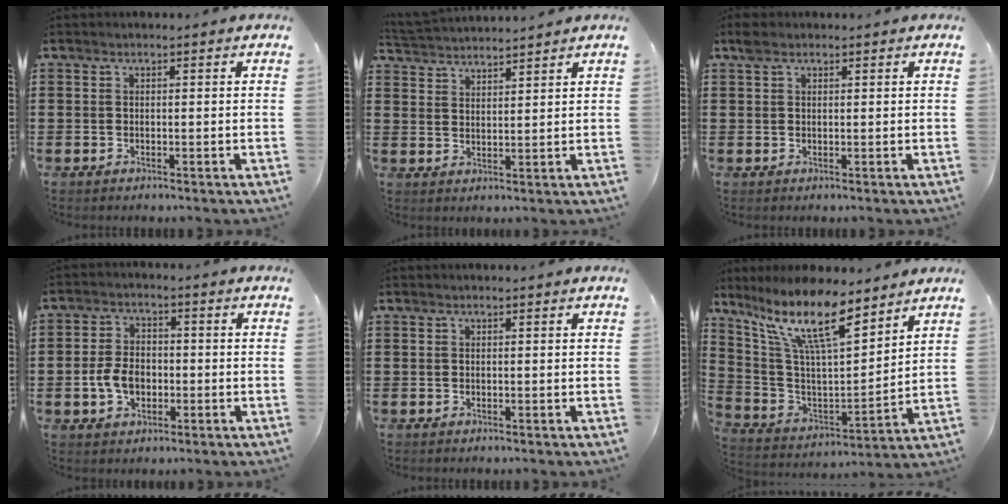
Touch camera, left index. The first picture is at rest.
{"total": 2.9, "force": [2.9, -0.2, -0.1], "torque": [-0.010, -0.010, 0.052]}
{"total": 1.7, "force": [1.0, 1.0, 0.9], "torque": [-0.022, 0.005, 0.019]}
{"total": 5.5, "force": [-1.3, 3.7, 3.9], "torque": [-0.094, 0.003, -0.029]}
{"total": 0.0}
{"total": 14.0, "force": [9.5, 3.6, 9.6], "torque": [-0.220, -0.043, 0.162]}